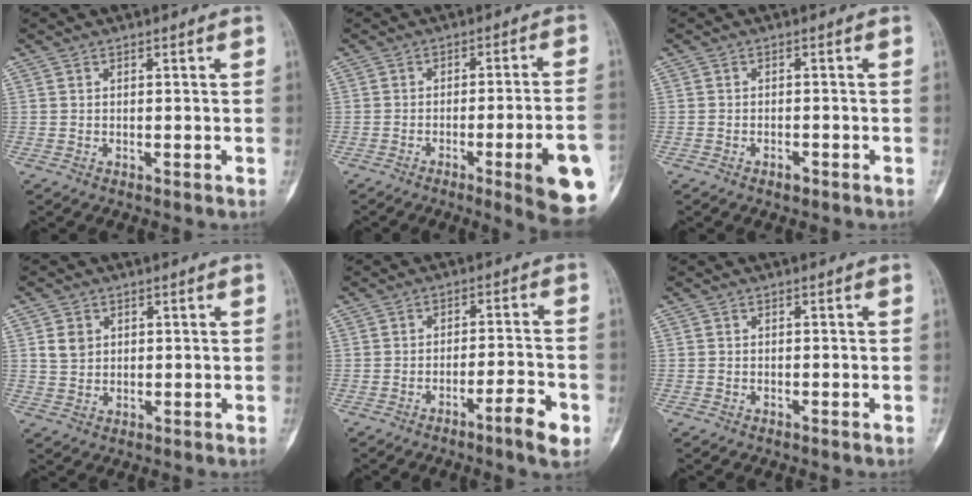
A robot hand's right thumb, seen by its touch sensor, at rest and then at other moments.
{"total": 13.4, "force": [-5.0, 1.3, 12.4], "torque": [-0.139, 0.011, -0.063]}
{"total": 1.4, "force": [-1.0, 0.7, 0.7], "torque": [-0.013, 0.005, -0.016]}
{"total": 3.4, "force": [1.0, 2.8, 1.6], "torque": [-0.018, -0.003, 0.023]}
{"total": 6.6, "force": [-3.6, 0.9, 5.4], "torque": [-0.084, 0.023, -0.054]}
{"total": 0.0}